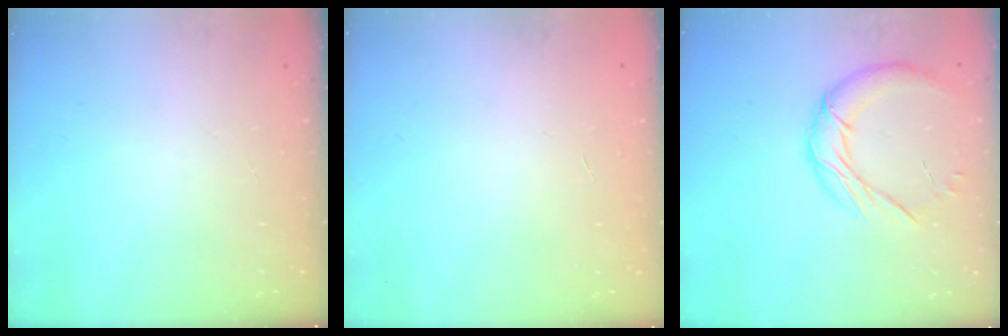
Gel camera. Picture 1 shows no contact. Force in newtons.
{"total": 0.0}
{"total": 11.8, "press": 11.7, "slide": 0.8}